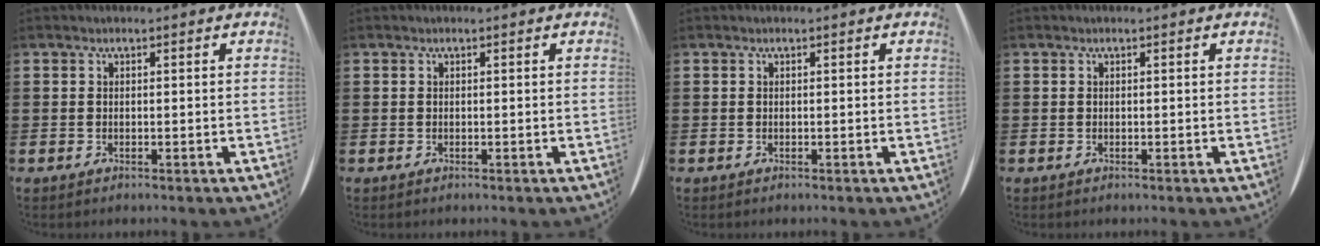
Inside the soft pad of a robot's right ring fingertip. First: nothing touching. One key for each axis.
{"total": 0.0}
{"total": 0.0}
{"total": 0.0}